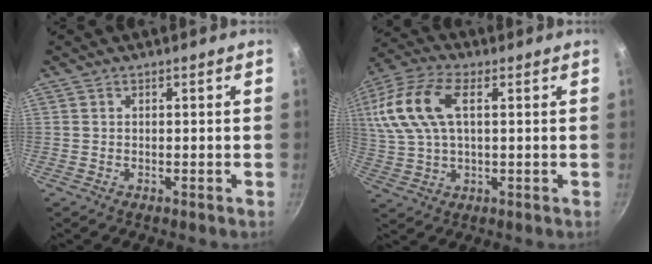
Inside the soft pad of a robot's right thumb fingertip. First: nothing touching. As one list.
[{"total": 15.4, "force": [3.9, 8.1, 12.5], "torque": [-0.263, 0.021, 0.068]}]